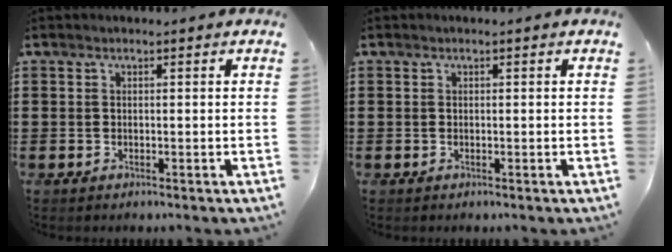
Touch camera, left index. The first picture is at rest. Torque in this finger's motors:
{"motor_torque": [-0.01, -0.01, 0.00, 0.00]}